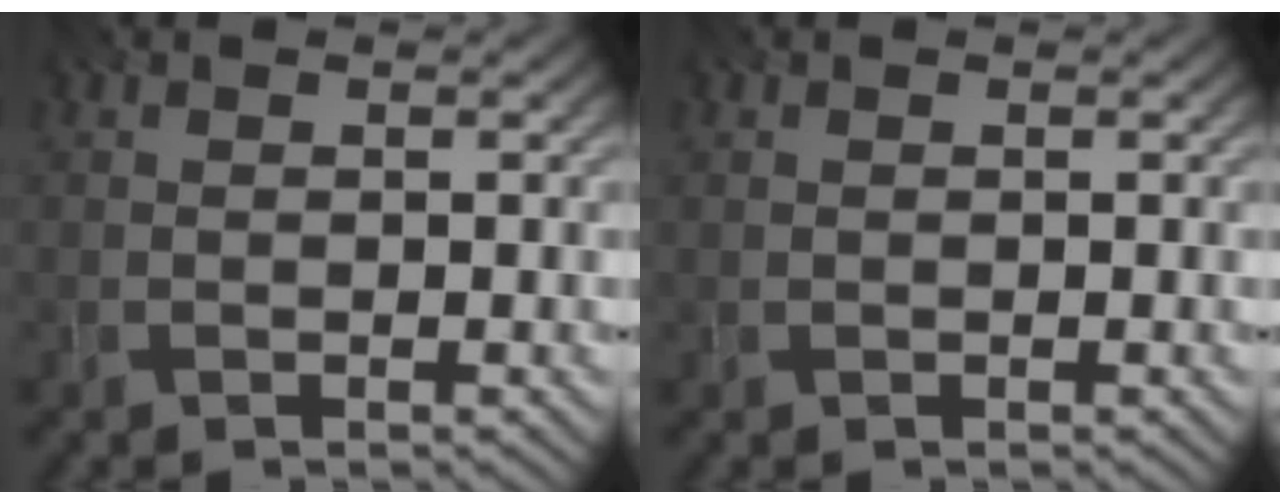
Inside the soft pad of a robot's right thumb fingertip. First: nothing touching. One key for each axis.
{"total": 0.0}